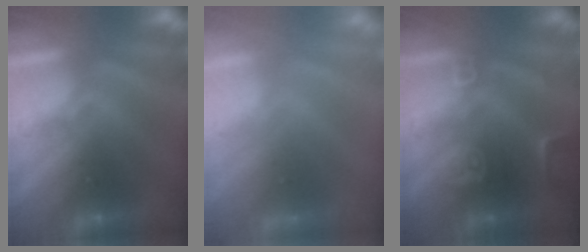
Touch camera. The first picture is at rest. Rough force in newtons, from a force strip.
{"total": 7.3}
{"total": 2.6}